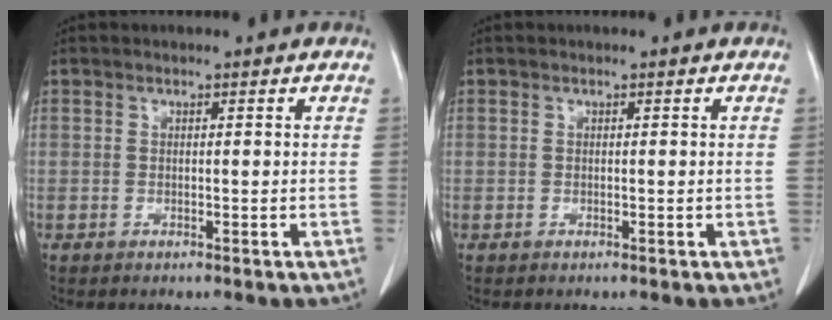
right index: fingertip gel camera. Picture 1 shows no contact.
{"total": 0.0}